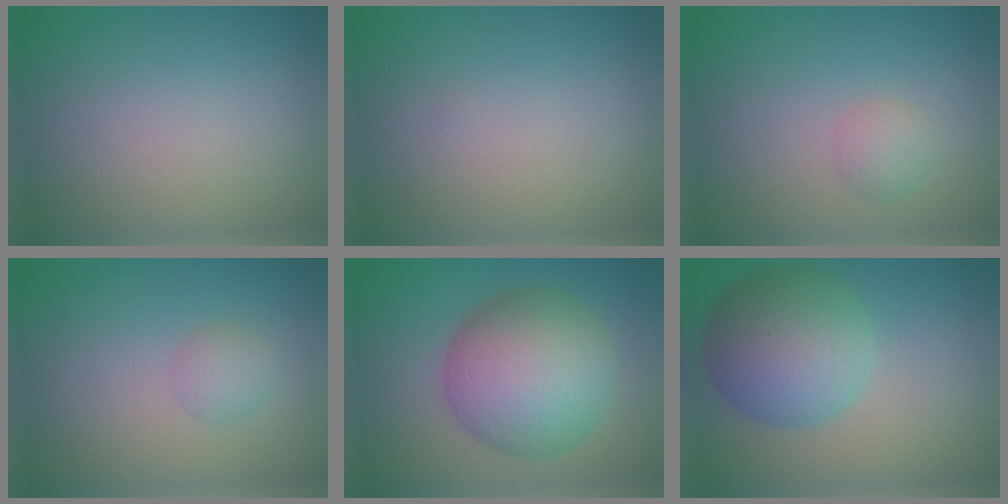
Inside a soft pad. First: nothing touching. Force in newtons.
{"total": 0.0}
{"total": 1.5, "press": 1.5, "slide": 0.1}
{"total": 1.4, "press": 1.4, "slide": 0.0}
{"total": 10.2, "press": 10.2, "slide": 0.2}
{"total": 8.1, "press": 8.1, "slide": 0.1}